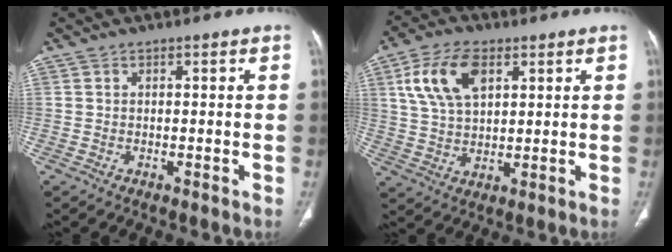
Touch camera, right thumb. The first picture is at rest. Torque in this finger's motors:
{"motor_torque": [-0.58, 0.88, 0.92, 0.20, 0.08]}